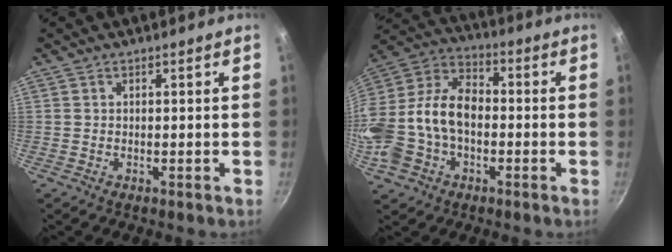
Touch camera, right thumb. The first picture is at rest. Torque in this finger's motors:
{"motor_torque": [2.62, 2.39, 1.69, -1.06, 0.23]}